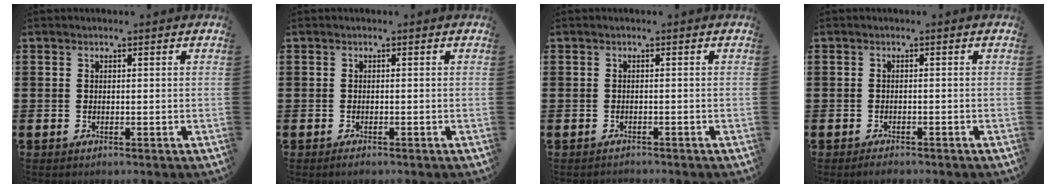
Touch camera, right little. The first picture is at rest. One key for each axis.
{"total": 0.6, "fx": -0.3, "fy": 0.2, "fz": 0.5, "tx": -0.001, "ty": -0.004, "tz": -0.009}
{"total": 0.6, "fx": -0.5, "fy": 0.0, "fz": -0.1, "tx": 0.000, "ty": -0.002, "tz": -0.011}
{"total": 0.9, "fx": -0.8, "fy": 0.2, "fz": 0.2, "tx": -0.007, "ty": -0.002, "tz": -0.017}